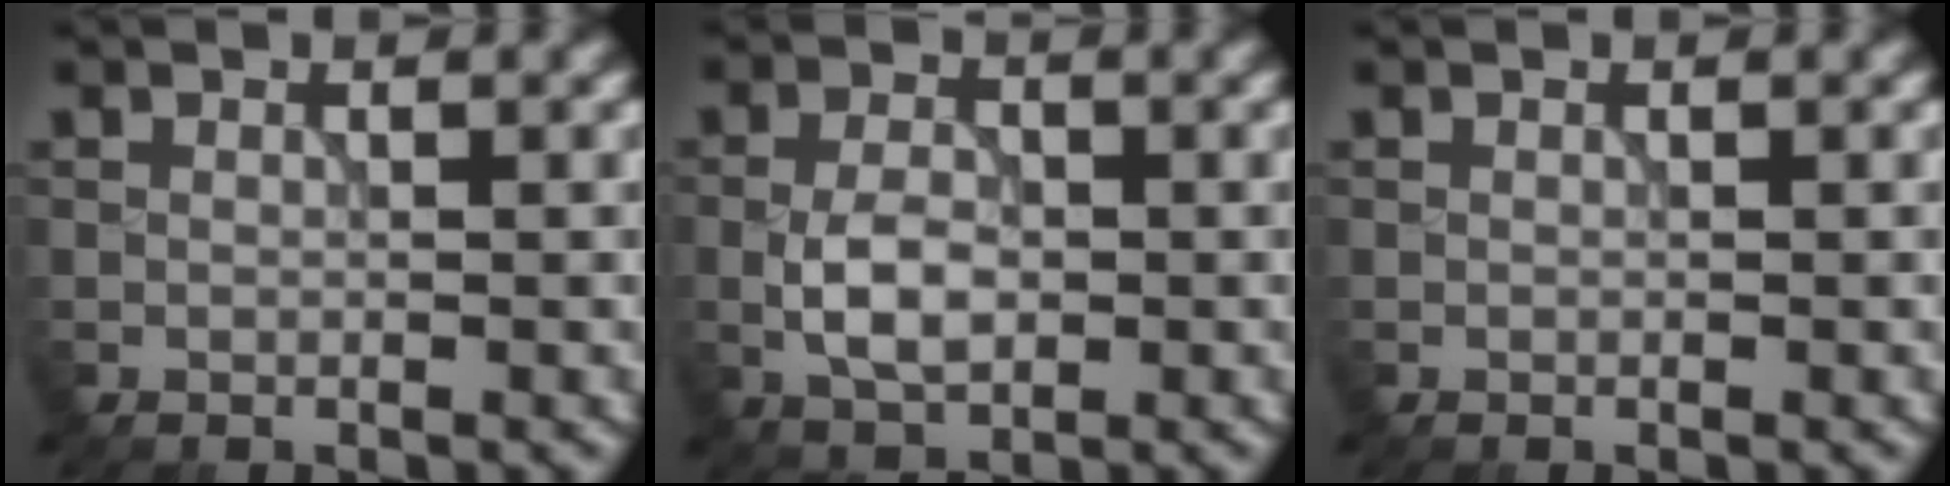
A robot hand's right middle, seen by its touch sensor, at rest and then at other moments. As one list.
[{"total": 3.9, "force": [-0.8, 2.3, 3.1], "torque": [-0.062, 0.001, -0.017]}, {"total": 0.0}]